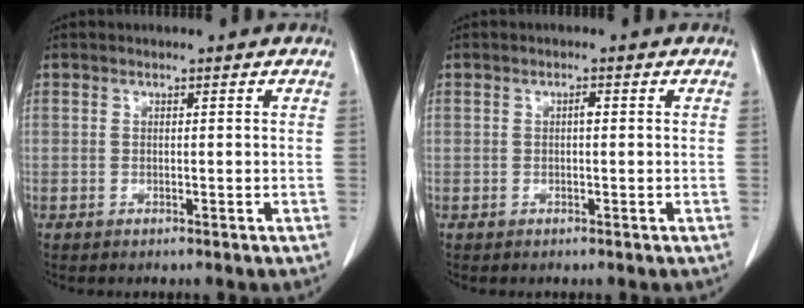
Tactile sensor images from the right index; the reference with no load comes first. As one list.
[{"total": 1.0, "force": [0.1, 0.3, 0.9], "torque": [-0.016, 0.003, 0.001]}]